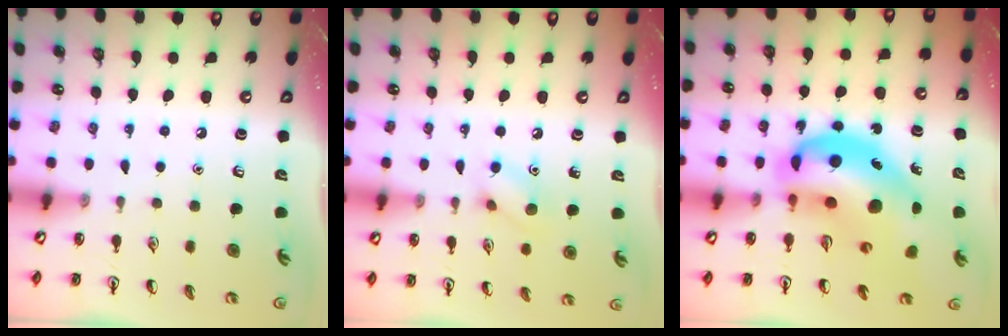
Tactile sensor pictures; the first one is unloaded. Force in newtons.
{"total": 7.9, "press": 7.9, "slide": 0.6}
{"total": 20.8, "press": 20.0, "slide": 5.8}